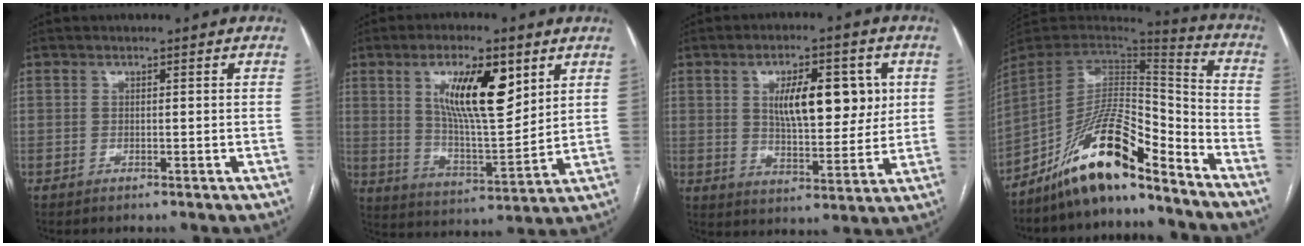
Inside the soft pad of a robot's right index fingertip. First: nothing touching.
{"total": 13.5, "force": [5.7, 3.7, 11.7], "torque": [-0.208, 0.000, 0.104]}
{"total": 11.5, "force": [3.1, 4.7, 10.1], "torque": [-0.153, 0.009, 0.054]}
{"total": 15.5, "force": [-12.2, 2.6, 9.3], "torque": [-0.157, 0.022, -0.216]}